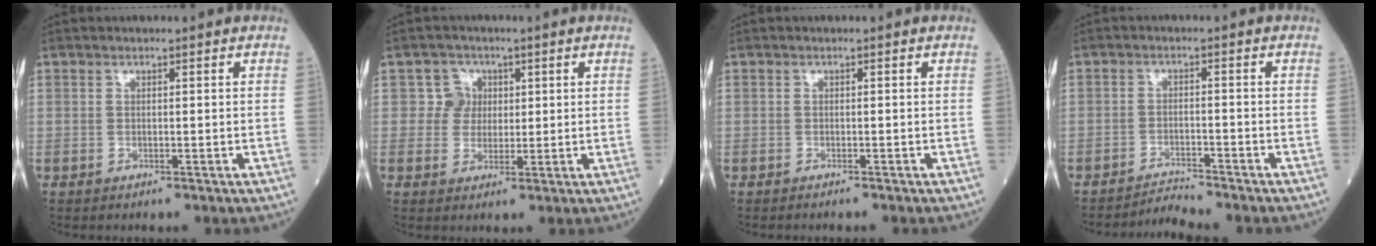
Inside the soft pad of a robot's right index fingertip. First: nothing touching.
{"total": 3.4, "force": [0.9, 3.3, 0.0], "torque": [0.008, 0.006, 0.013]}
{"total": 1.9, "force": [-1.7, -0.1, 0.8], "torque": [-0.010, 0.001, -0.019]}
{"total": 3.3, "force": [-3.0, -1.4, -0.5], "torque": [0.004, -0.014, -0.049]}